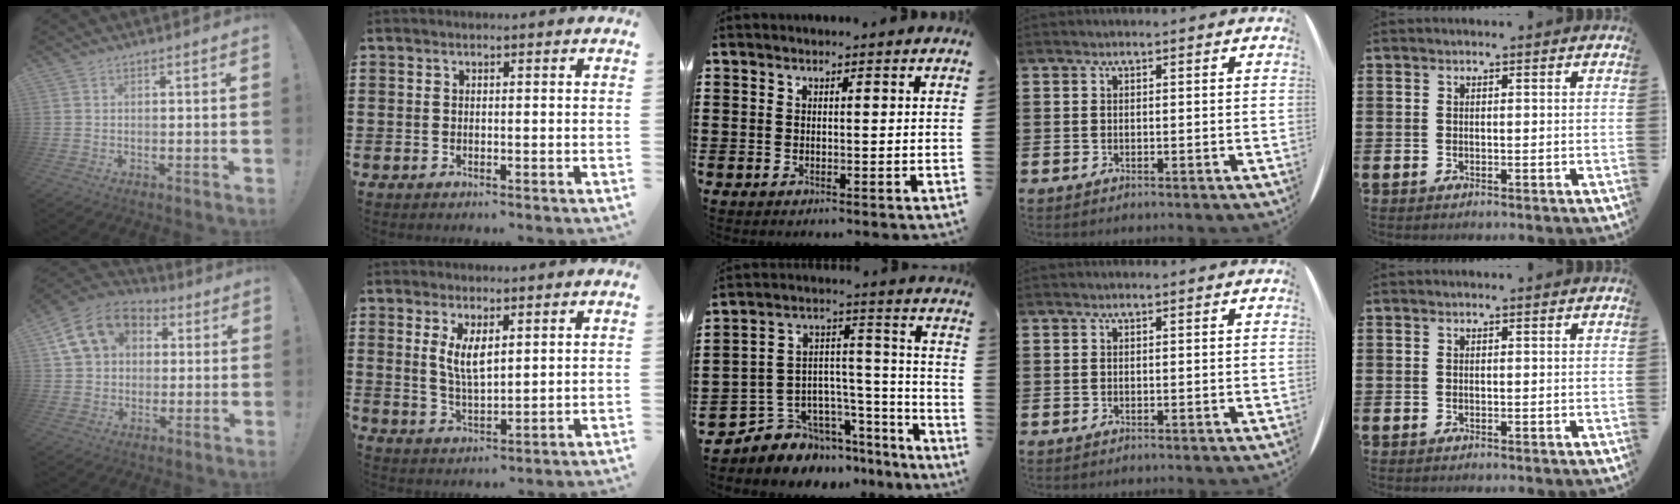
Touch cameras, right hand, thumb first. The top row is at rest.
{"thumb": {"total": 15.2, "force": [5.1, 11.8, 8.0], "torque": [-0.115, -0.003, 0.102]}, "index": {"total": 4.6, "force": [1.7, 1.6, 3.9], "torque": [-0.074, -0.001, 0.029]}, "middle": {"total": 5.7, "force": [-4.5, 3.5, -0.7], "torque": [-0.002, -0.002, -0.081]}}